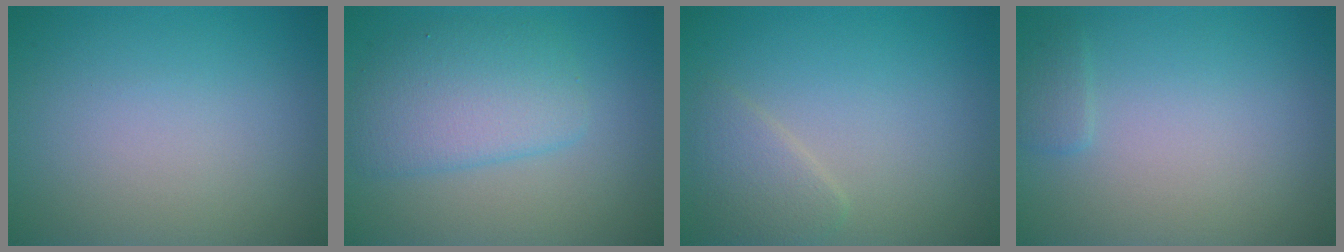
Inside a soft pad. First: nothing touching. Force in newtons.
{"total": 4.5, "press": 4.5, "slide": 0.0}
{"total": 2.0, "press": 2.0, "slide": 0.1}
{"total": 0.9, "press": 0.9, "slide": 0.1}